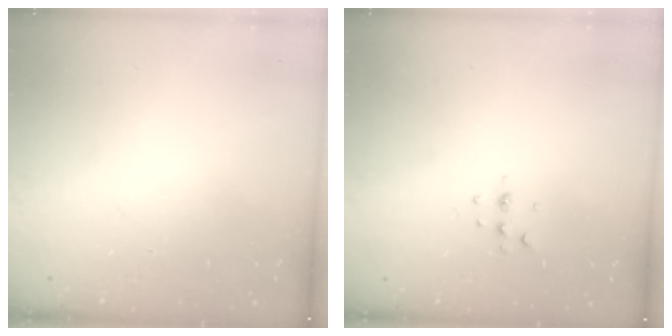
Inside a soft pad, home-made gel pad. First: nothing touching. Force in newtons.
{"total": 4.4, "press": 4.0, "slide": 1.8}